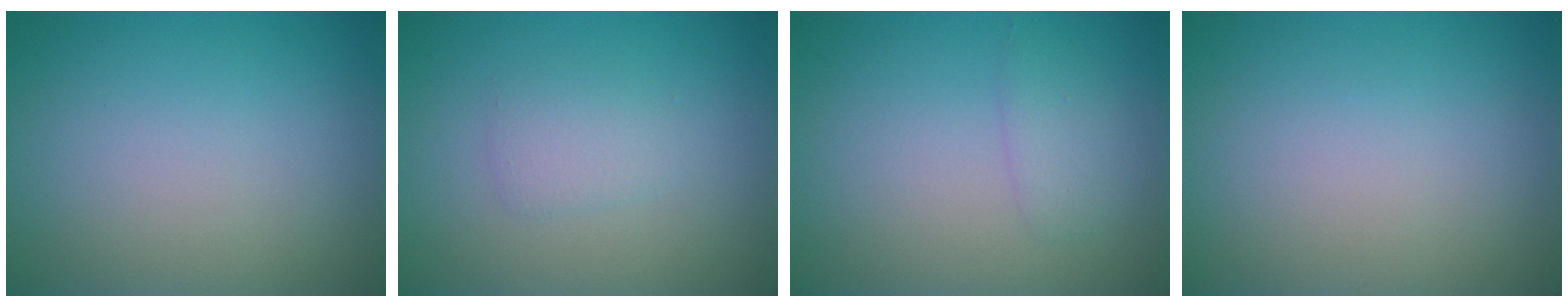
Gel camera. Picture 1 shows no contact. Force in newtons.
{"total": 1.5, "press": 1.5, "slide": 0.1}
{"total": 1.4, "press": 1.4, "slide": 0.1}
{"total": 0.0}